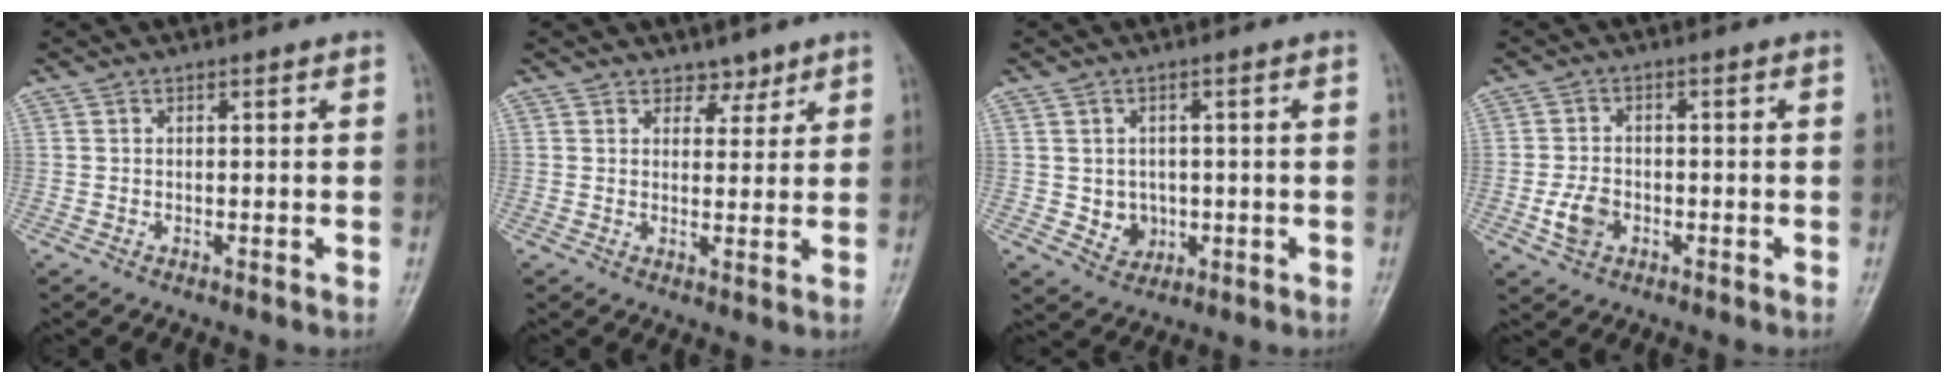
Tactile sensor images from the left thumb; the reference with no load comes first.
{"total": 3.0, "force": [2.4, 1.7, 0.6], "torque": [0.016, -0.015, 0.032]}
{"total": 4.5, "force": [-0.3, 4.0, 2.0], "torque": [-0.011, 0.002, 0.005]}
{"total": 4.8, "force": [-1.6, 3.4, 2.9], "torque": [-0.052, 0.009, -0.031]}